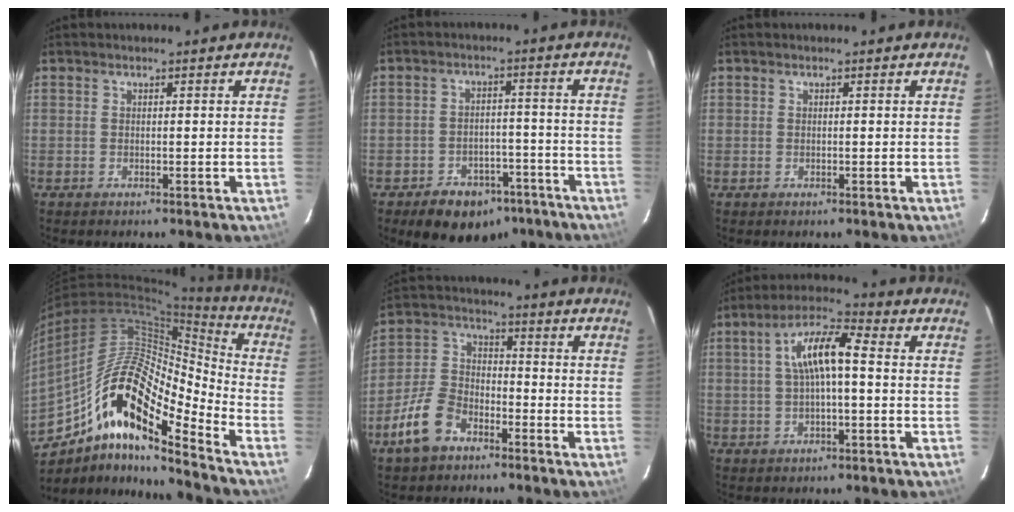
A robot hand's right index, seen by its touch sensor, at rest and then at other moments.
{"total": 11.4, "force": [-7.9, 7.3, 3.9], "torque": [-0.078, 0.031, -0.088]}
{"total": 0.8, "force": [0.0, 0.8, -0.1], "torque": [0.002, 0.003, 0.001]}
{"total": 19.6, "force": [-11.0, 4.8, 15.4], "torque": [-0.262, -0.008, -0.216]}
{"total": 10.4, "force": [-6.6, 6.0, 5.4], "torque": [-0.122, 0.019, -0.124]}
{"total": 9.2, "force": [0.5, 2.5, 8.8], "torque": [-0.165, 0.024, 0.008]}